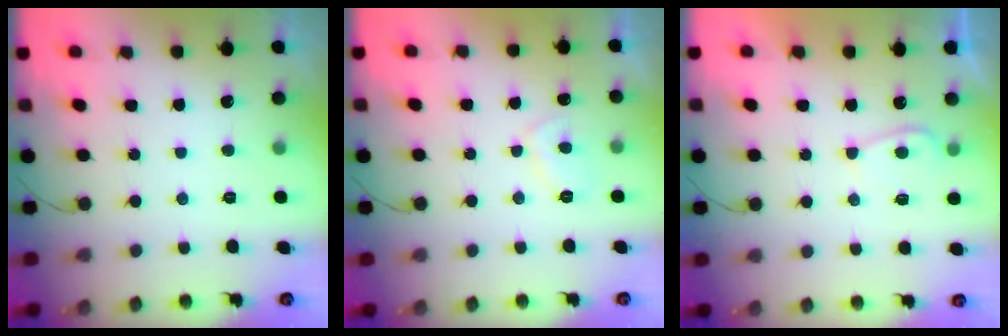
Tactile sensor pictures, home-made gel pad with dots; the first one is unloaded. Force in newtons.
{"total": 3.2, "press": 3.1, "slide": 0.6}
{"total": 4.6, "press": 4.6, "slide": 0.5}